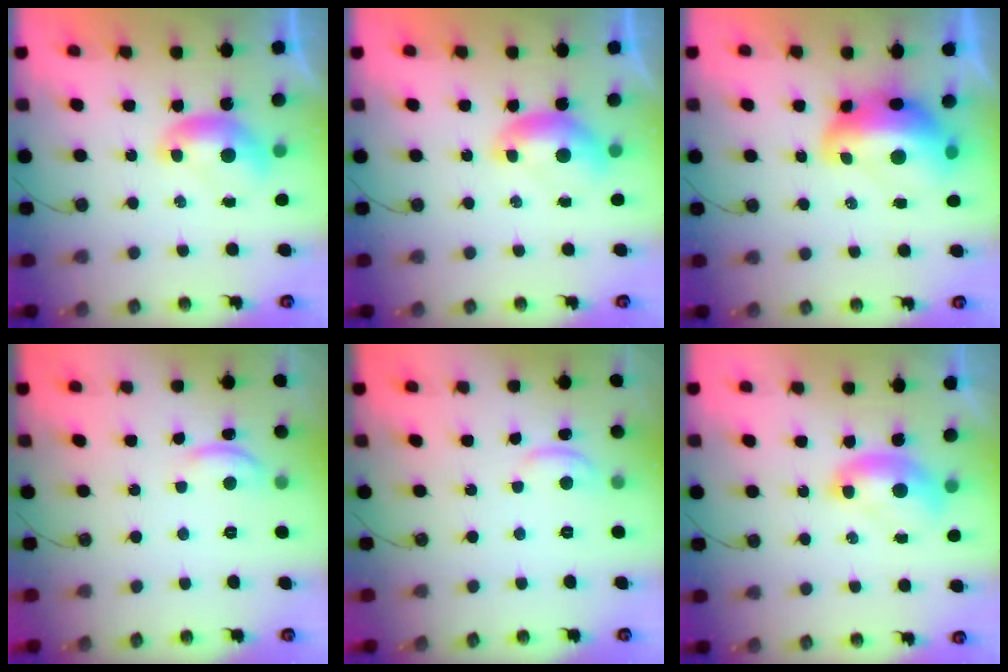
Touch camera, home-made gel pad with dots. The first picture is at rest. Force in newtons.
{"total": 0.8, "press": 0.8, "slide": 0.2}
{"total": 7.3, "press": 7.2, "slide": 1.2}
{"total": 2.1, "press": 2.0, "slide": 0.4}
{"total": 0.0}
{"total": 2.0, "press": 2.0, "slide": 0.4}